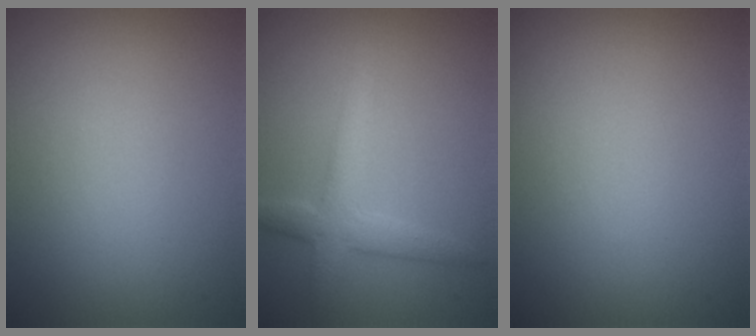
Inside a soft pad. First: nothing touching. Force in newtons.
{"total": 3.6, "press": 3.6, "slide": 0.3}
{"total": 0.0}